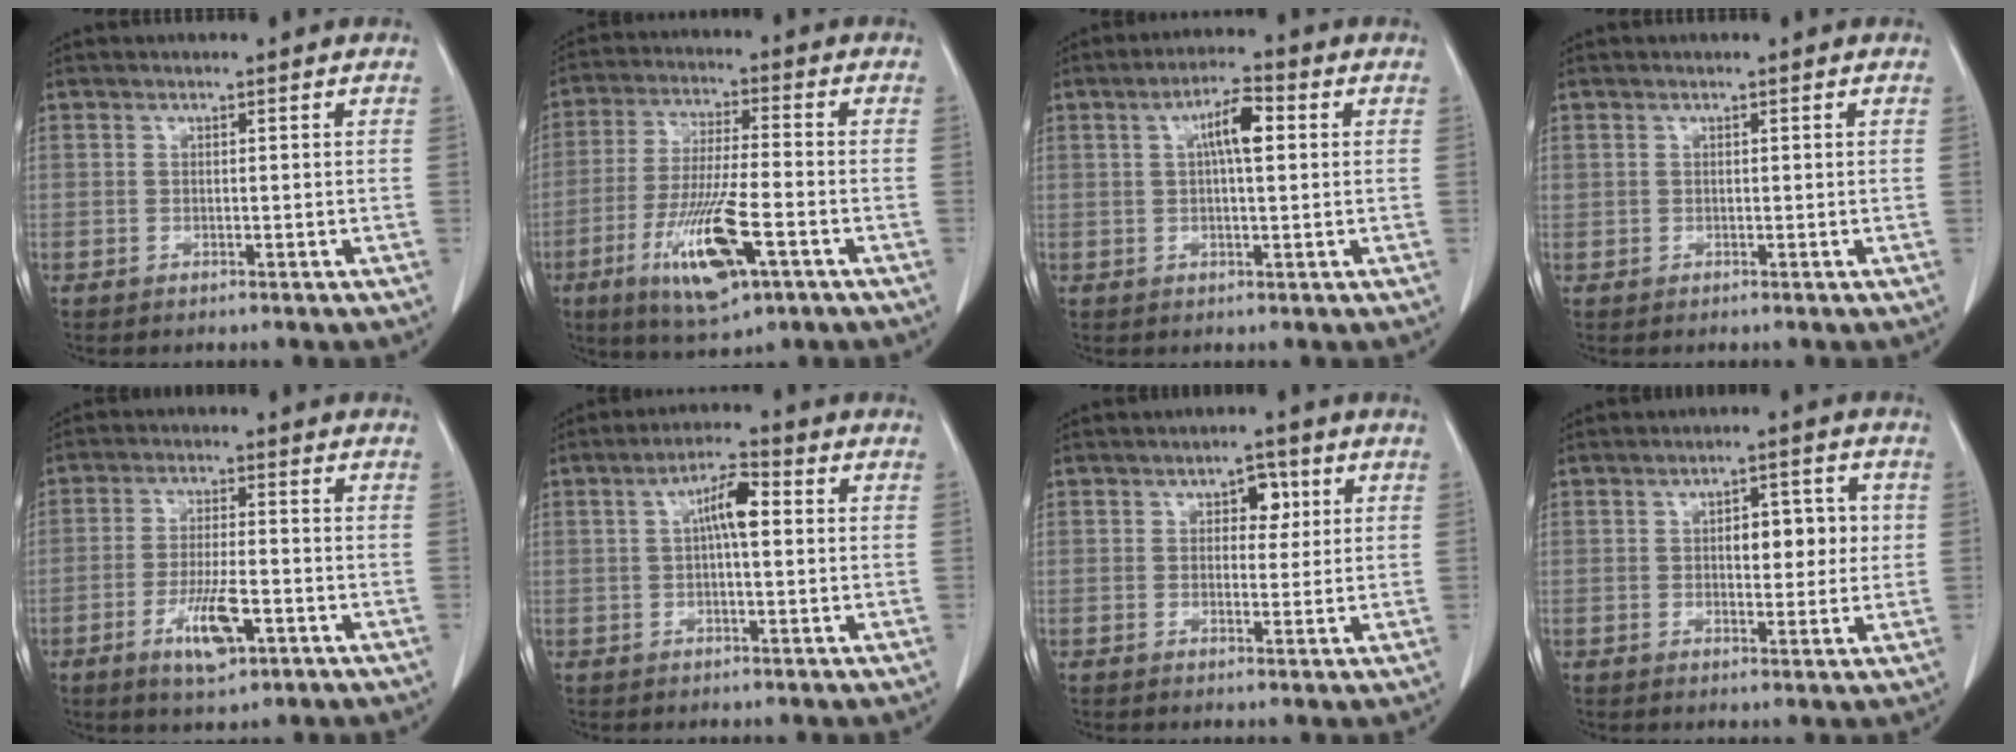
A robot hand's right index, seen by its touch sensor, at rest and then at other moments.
{"total": 13.5, "force": [-5.7, 2.3, 12.0], "torque": [-0.234, -0.023, -0.096]}
{"total": 5.8, "force": [1.4, 1.2, 5.5], "torque": [-0.099, 0.015, 0.021]}
{"total": 0.0}
{"total": 7.6, "force": [-3.4, 2.0, 6.5], "torque": [-0.121, -0.008, -0.054]}
{"total": 5.5, "force": [0.9, 1.3, 5.3], "torque": [-0.096, 0.019, 0.012]}
{"total": 3.6, "force": [1.3, 2.2, 2.5], "torque": [-0.030, 0.009, 0.016]}
{"total": 6.4, "force": [0.8, 2.8, 5.6], "torque": [-0.073, 0.015, 0.013]}